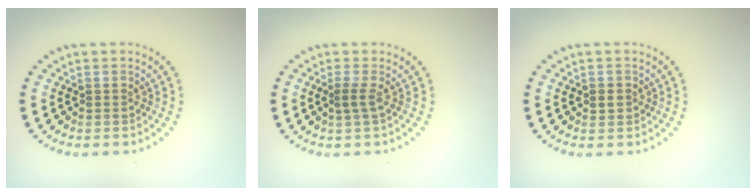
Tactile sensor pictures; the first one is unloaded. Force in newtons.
{"total": 1.1, "press": 0.8, "slide": 0.7}
{"total": 1.0, "press": 0.9, "slide": 0.5}